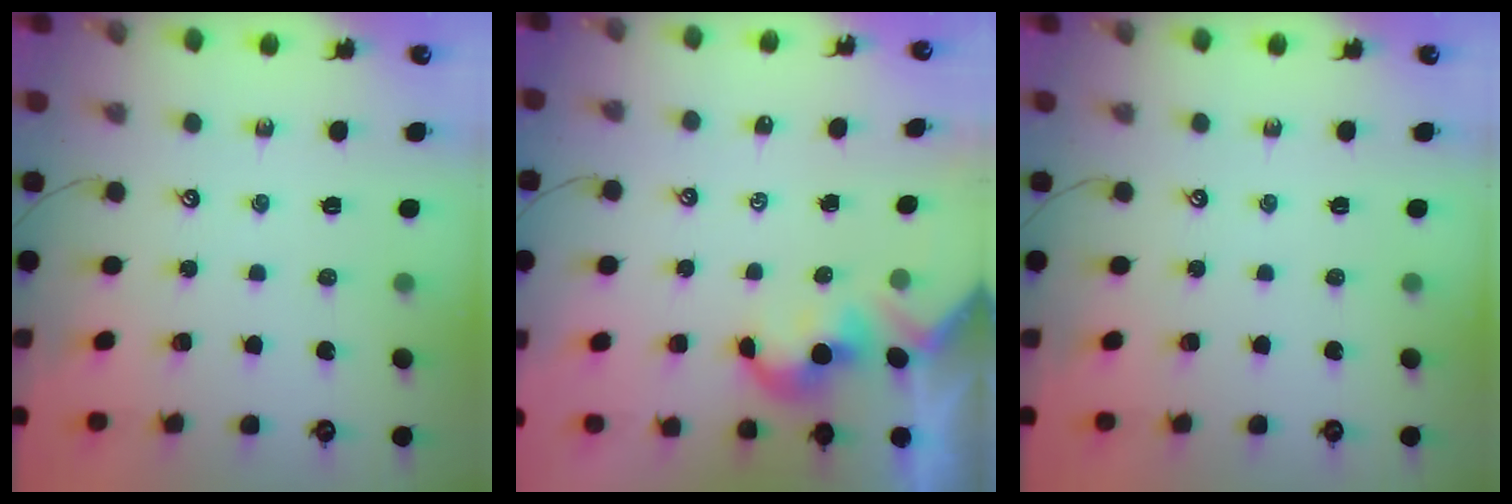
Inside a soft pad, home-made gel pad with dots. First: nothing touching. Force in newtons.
{"total": 1.3, "press": 1.3, "slide": 0.2}
{"total": 0.0}